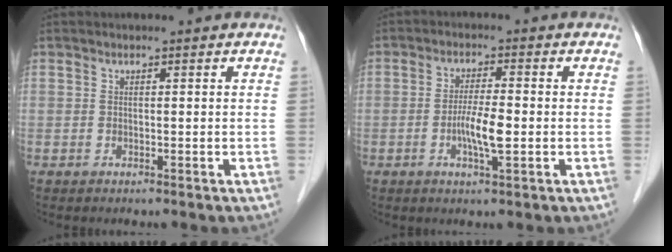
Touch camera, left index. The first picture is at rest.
{"total": 4.7, "force": [-1.3, 0.6, 4.5], "torque": [-0.089, -0.008, -0.025]}